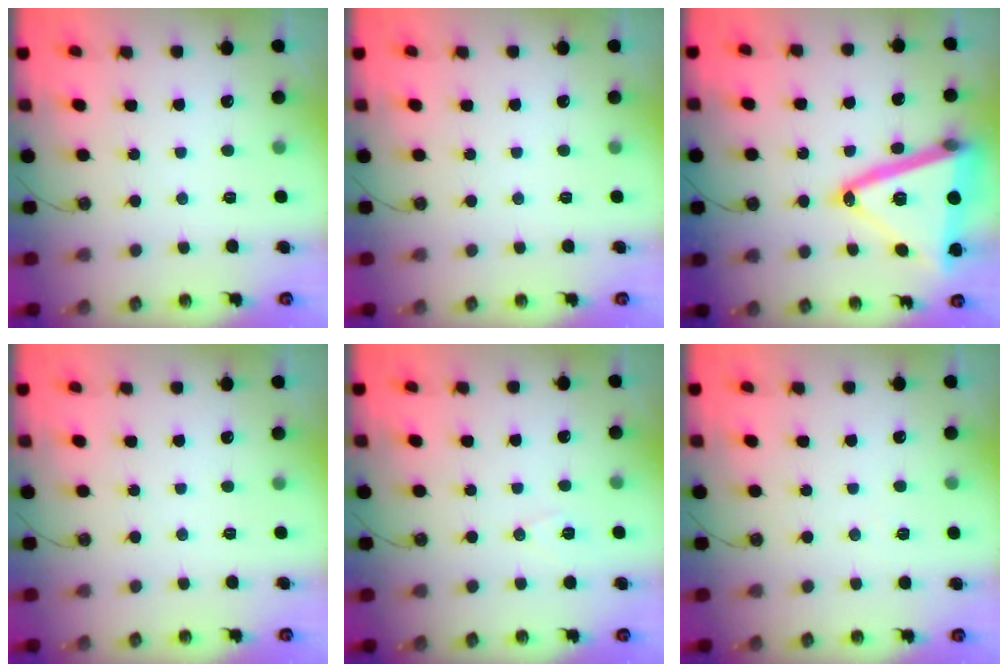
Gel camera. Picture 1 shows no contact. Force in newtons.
{"total": 0.0}
{"total": 26.8, "press": 26.5, "slide": 3.9}
{"total": 0.0}
{"total": 5.9, "press": 4.7, "slide": 3.6}
{"total": 4.1, "press": 1.9, "slide": 3.6}